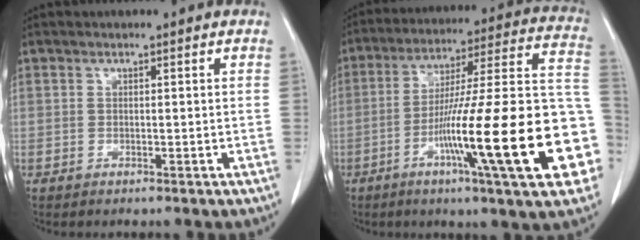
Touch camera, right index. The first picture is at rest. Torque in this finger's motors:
{"motor_torque": [1.37, -0.76, 0.82, 0.21]}